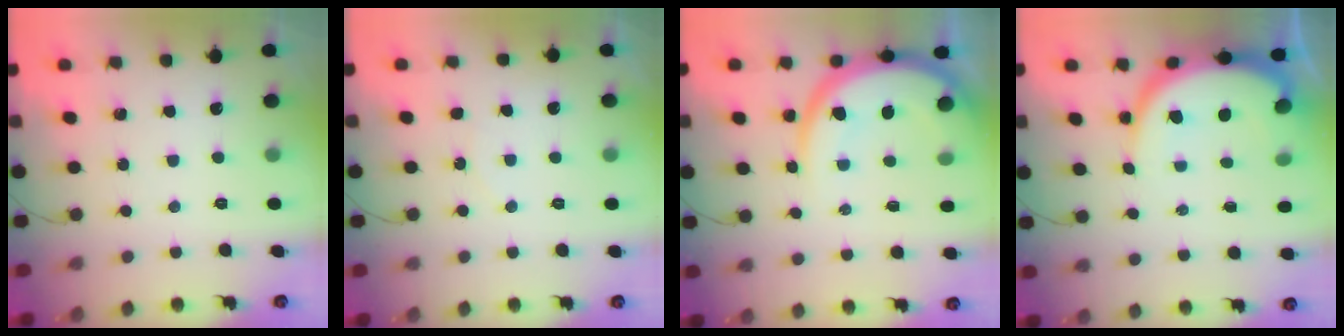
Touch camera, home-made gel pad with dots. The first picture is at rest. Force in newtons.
{"total": 5.0, "press": 5.0, "slide": 0.4}
{"total": 12.0, "press": 11.9, "slide": 1.1}
{"total": 9.8, "press": 9.7, "slide": 0.7}